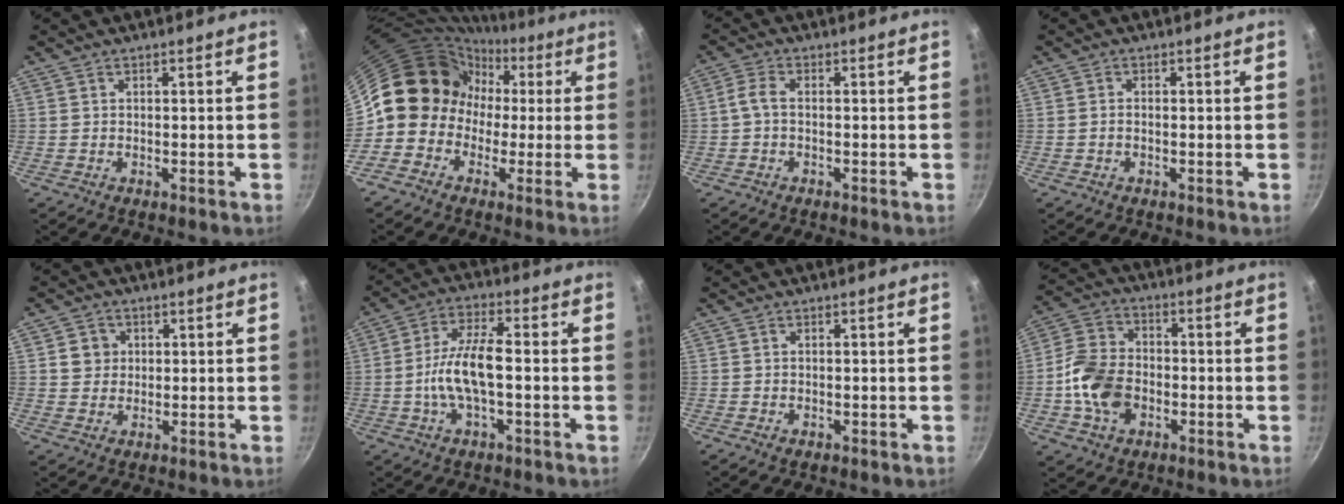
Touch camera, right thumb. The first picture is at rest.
{"total": 12.3, "force": [-0.5, 11.4, 4.8], "torque": [-0.028, 0.040, -0.030]}
{"total": 2.7, "force": [-0.5, 1.3, 2.3], "torque": [-0.060, 0.011, -0.017]}
{"total": 0.9, "force": [-0.3, 0.5, 0.7], "torque": [-0.017, 0.005, -0.007]}
{"total": 3.8, "force": [0.8, 3.6, 1.0], "torque": [0.007, 0.006, 0.009]}
{"total": 9.9, "force": [-1.5, 3.6, 9.1], "torque": [-0.173, 0.027, -0.037]}
{"total": 0.6, "force": [-0.2, 0.4, 0.3], "torque": [-0.004, 0.000, -0.004]}
{"total": 11.7, "force": [-2.8, 8.6, 7.5], "torque": [-0.128, 0.023, -0.062]}